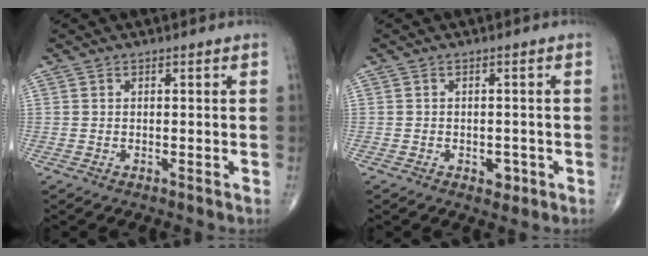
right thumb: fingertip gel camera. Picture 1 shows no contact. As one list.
[{"total": 2.2, "force": [-0.9, 1.6, 1.3], "torque": [-0.006, 0.003, -0.009]}]